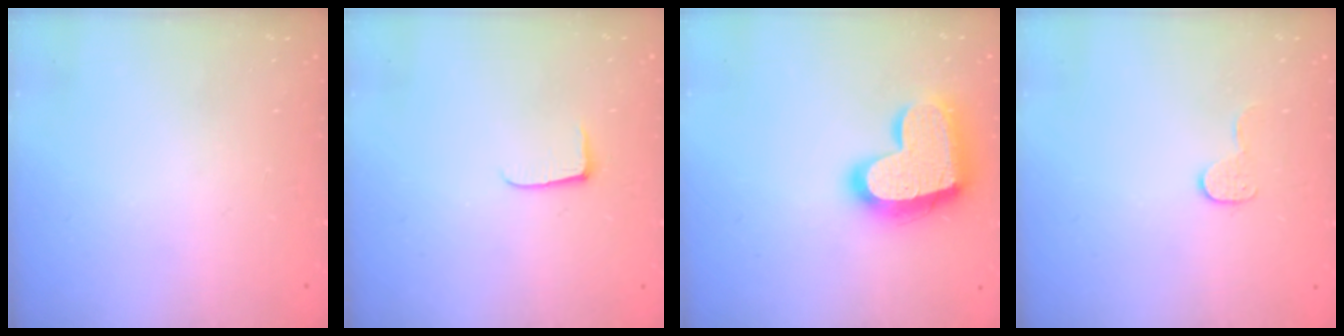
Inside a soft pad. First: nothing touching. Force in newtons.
{"total": 5.0, "press": 5.0, "slide": 0.5}
{"total": 19.1, "press": 19.0, "slide": 1.3}
{"total": 5.7, "press": 5.7, "slide": 0.3}